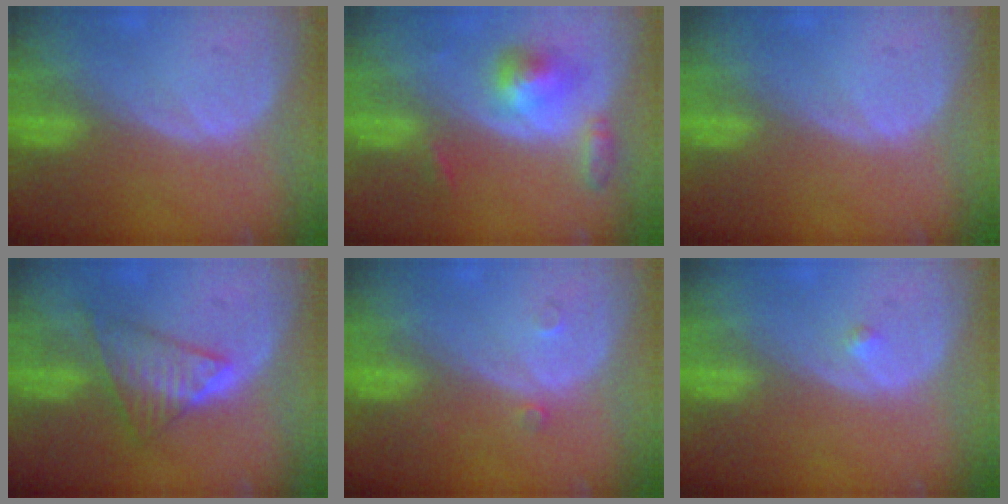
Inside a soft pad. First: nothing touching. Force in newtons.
{"total": 5.2, "press": 4.9, "slide": 1.7}
{"total": 0.0}
{"total": 6.1, "press": 6.0, "slide": 1.2}
{"total": 1.2, "press": 1.0, "slide": 0.7}
{"total": 0.7, "press": 0.7, "slide": 0.1}